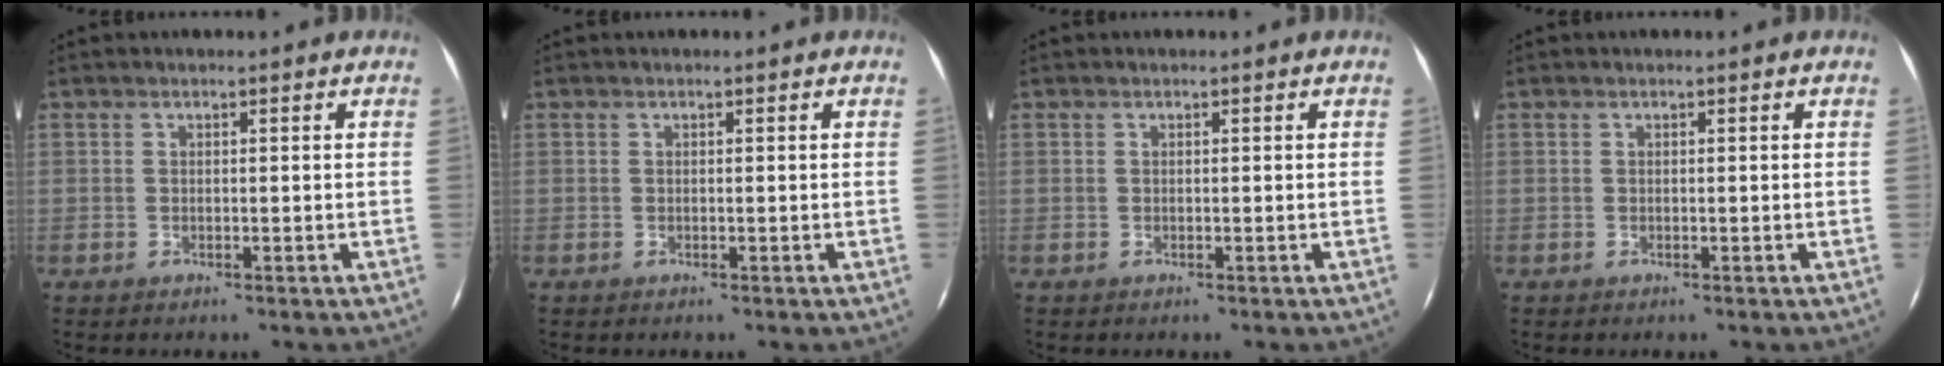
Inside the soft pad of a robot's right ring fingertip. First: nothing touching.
{"total": 0.0}
{"total": 0.0}
{"total": 0.0}